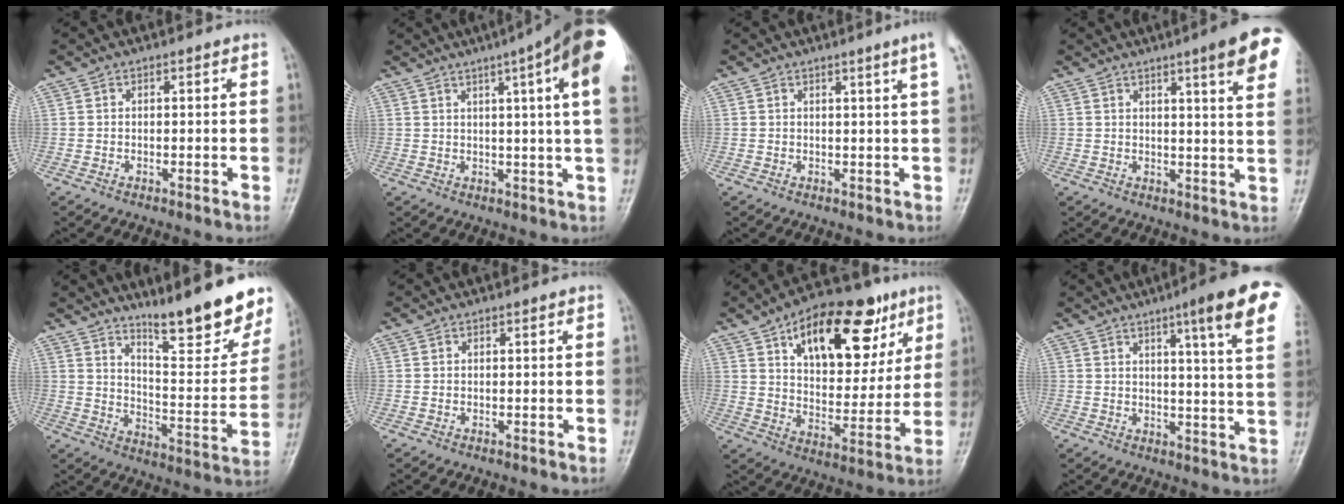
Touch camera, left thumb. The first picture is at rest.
{"total": 17.4, "force": [8.1, 1.1, 15.3], "torque": [-0.207, -0.007, 0.087]}
{"total": 3.5, "force": [1.9, -0.9, 2.7], "torque": [-0.039, -0.009, 0.028]}
{"total": 12.5, "force": [6.9, 1.4, 10.3], "torque": [-0.116, -0.027, 0.074]}
{"total": 19.9, "force": [14.9, 4.2, 12.5], "torque": [-0.140, -0.106, 0.218]}
{"total": 0.0}
{"total": 22.4, "force": [10.6, 11.4, 16.2], "torque": [-0.195, -0.019, 0.165]}
{"total": 14.5, "force": [7.7, 1.1, 12.3], "torque": [-0.152, -0.034, 0.087]}